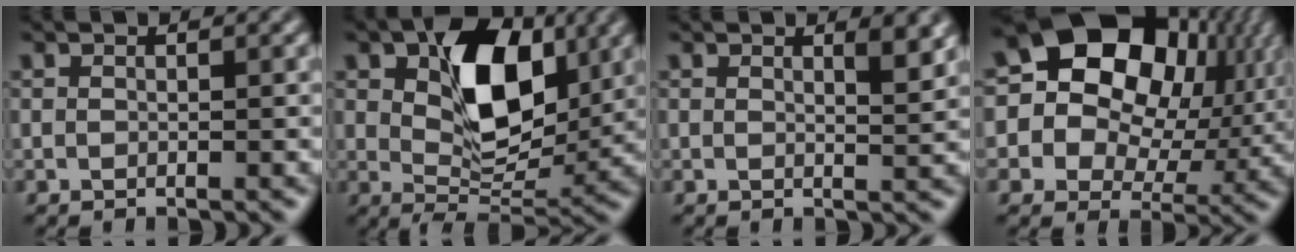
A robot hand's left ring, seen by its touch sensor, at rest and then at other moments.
{"total": 9.1, "force": [2.5, 5.2, 7.1], "torque": [-0.116, 0.005, 0.040]}
{"total": 2.3, "force": [1.4, 0.8, 1.7], "torque": [-0.007, 0.004, 0.017]}
{"total": 17.6, "force": [4.6, 13.5, 10.3], "torque": [-0.189, 0.047, 0.077]}